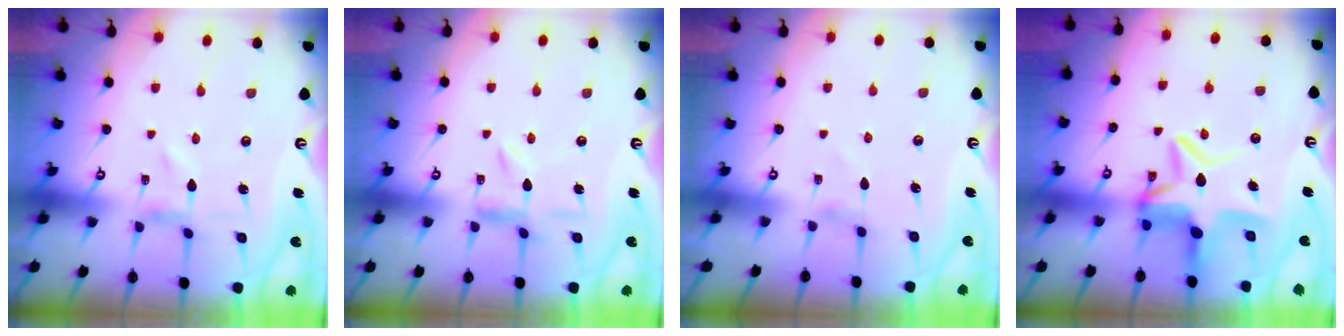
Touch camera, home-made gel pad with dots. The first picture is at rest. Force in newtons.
{"total": 4.2, "press": 4.2, "slide": 0.3}
{"total": 0.0}
{"total": 13.2, "press": 13.1, "slide": 2.1}